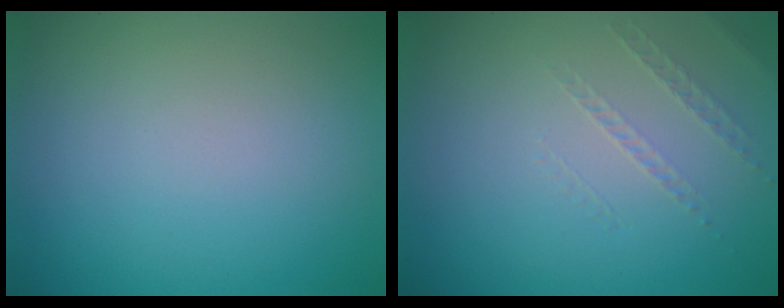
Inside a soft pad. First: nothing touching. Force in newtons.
{"total": 1.0, "press": 0.4, "slide": 0.9}